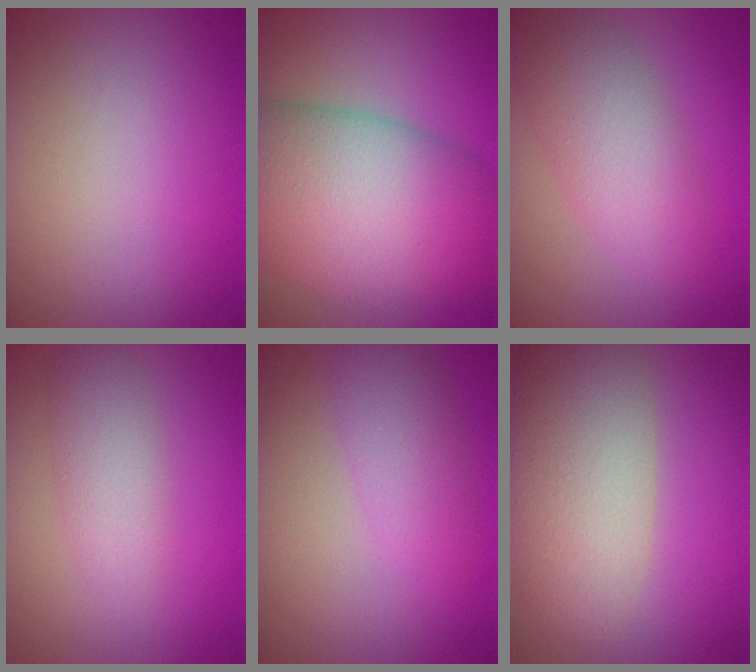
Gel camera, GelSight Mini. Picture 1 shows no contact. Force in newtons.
{"total": 13.5, "press": 13.5, "slide": 0.2}
{"total": 5.3, "press": 5.3, "slide": 0.2}
{"total": 2.9, "press": 2.9, "slide": 0.1}
{"total": 3.3, "press": 3.3, "slide": 0.1}
{"total": 8.2, "press": 8.2, "slide": 0.3}